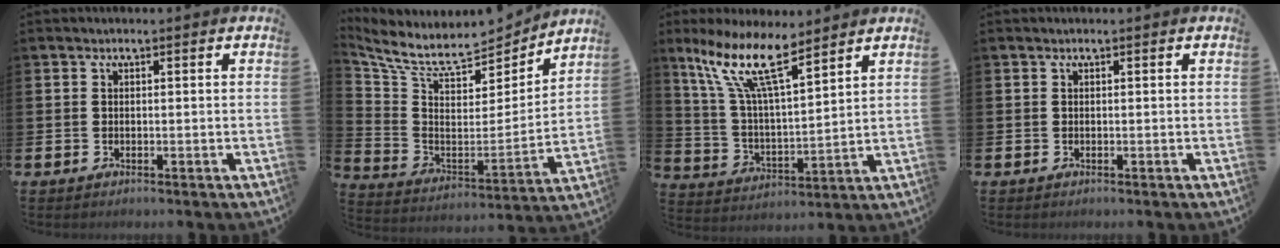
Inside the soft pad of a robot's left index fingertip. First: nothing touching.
{"total": 9.0, "force": [8.1, 2.7, 3.0], "torque": [-0.097, -0.057, 0.135]}
{"total": 12.2, "force": [9.3, 2.9, 7.3], "torque": [-0.169, -0.033, 0.166]}
{"total": 0.0}